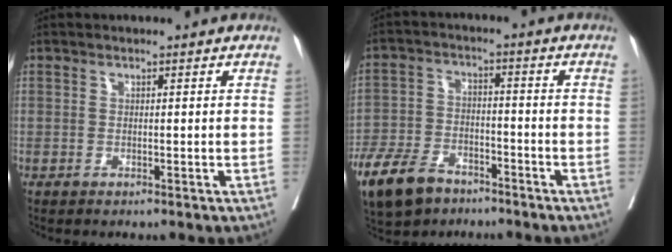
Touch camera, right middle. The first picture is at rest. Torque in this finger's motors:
{"motor_torque": [1.08, -1.06, 0.21, 0.07]}